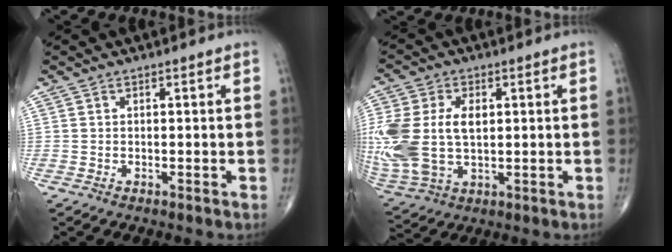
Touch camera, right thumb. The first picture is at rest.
{"total": 19.5, "force": [1.4, 12.3, 15.0], "torque": [-0.374, -0.002, 0.041]}